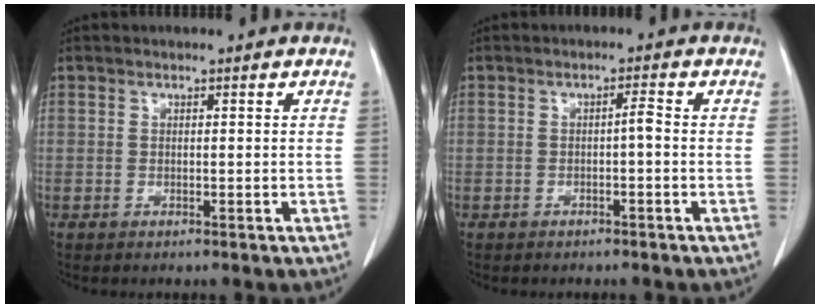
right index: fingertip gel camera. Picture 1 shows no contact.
{"total": 1.4, "force": [-0.3, 0.1, 1.4], "torque": [-0.021, 0.003, -0.005]}